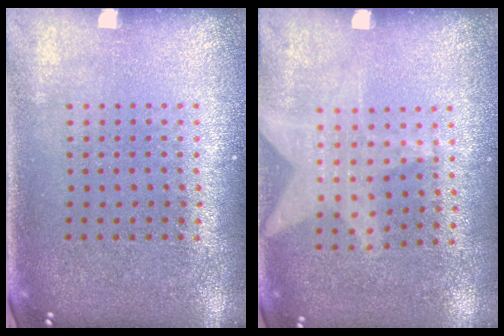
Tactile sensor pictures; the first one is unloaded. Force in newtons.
{"total": 1.1, "press": 0.9, "slide": 0.7}